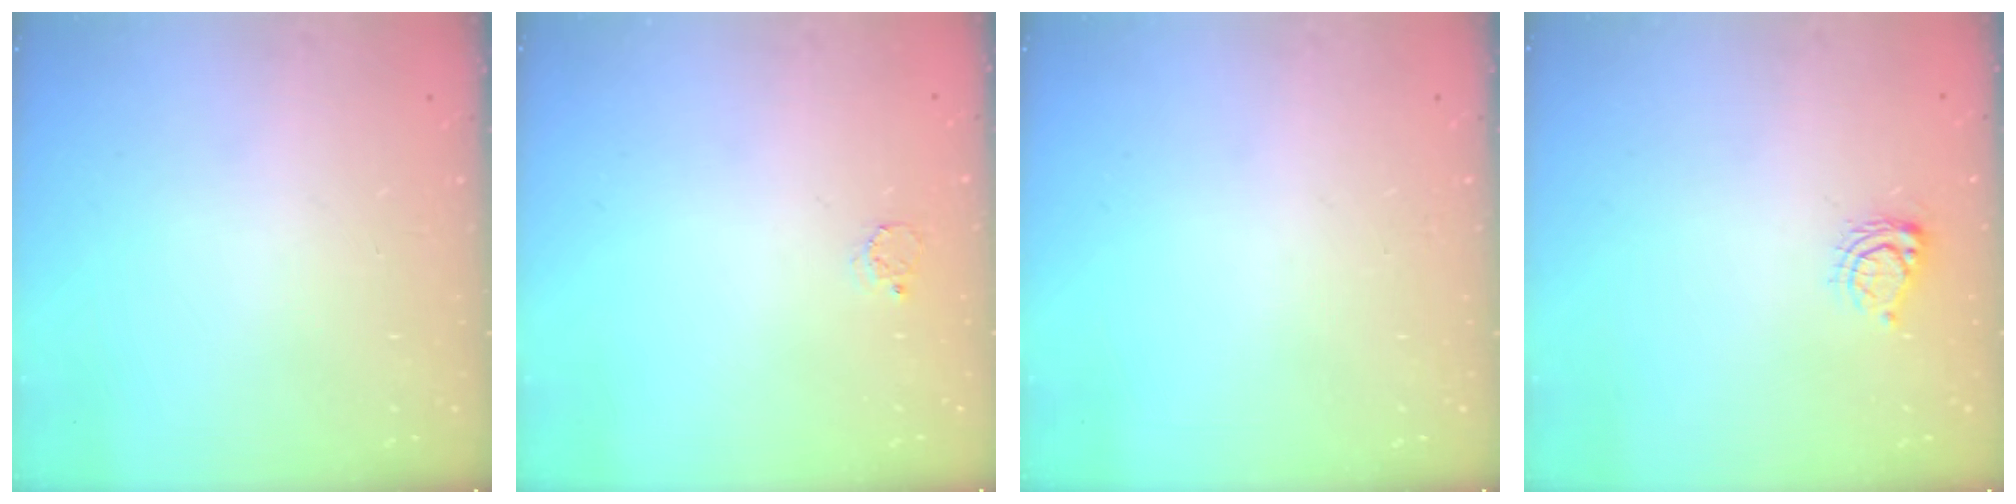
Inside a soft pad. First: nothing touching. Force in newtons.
{"total": 2.3, "press": 2.3, "slide": 0.2}
{"total": 0.0}
{"total": 5.6, "press": 5.6, "slide": 0.6}